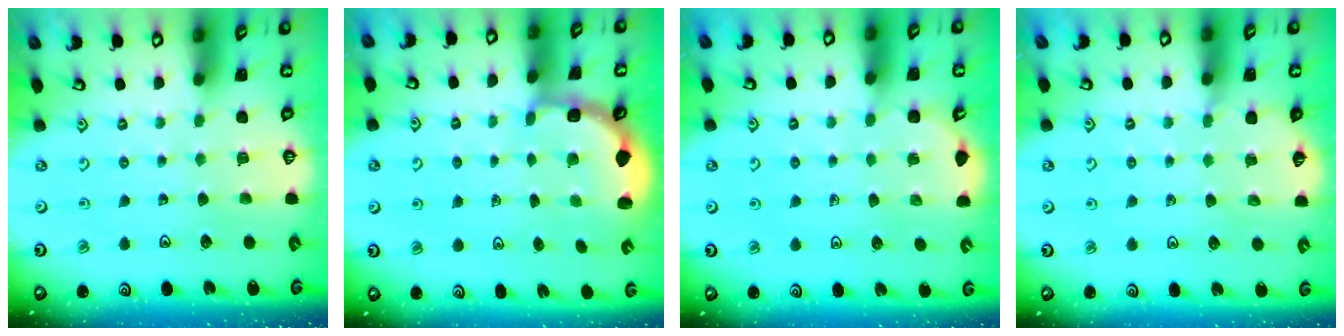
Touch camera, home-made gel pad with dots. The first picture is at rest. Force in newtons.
{"total": 2.9, "press": 2.5, "slide": 1.4}
{"total": 2.7, "press": 2.6, "slide": 0.8}
{"total": 5.3, "press": 5.2, "slide": 0.7}